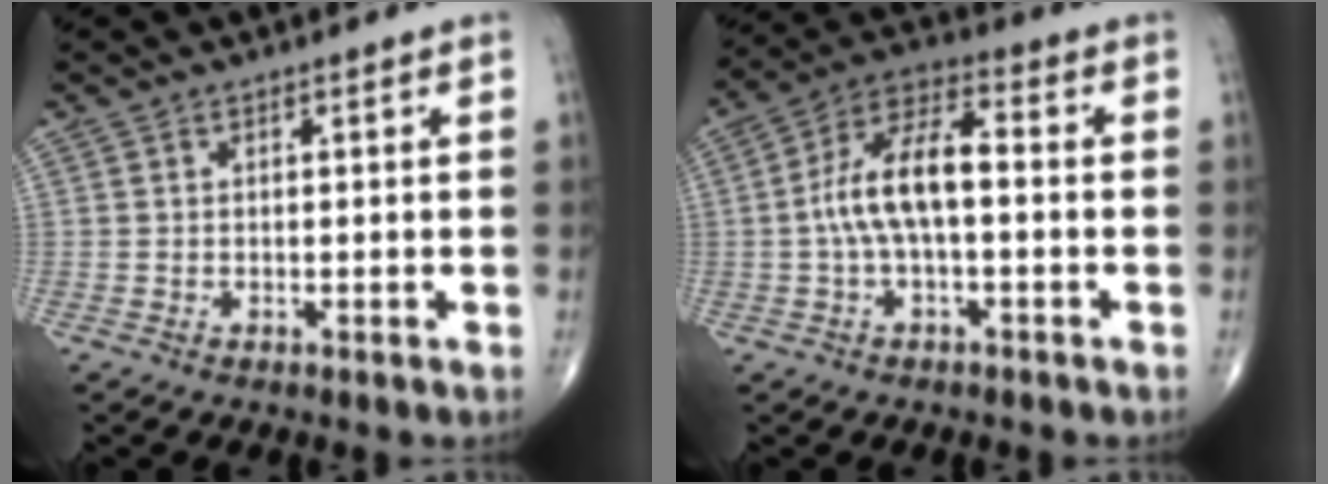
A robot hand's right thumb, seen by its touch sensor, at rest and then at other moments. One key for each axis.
{"total": 10.9, "fx": -0.7, "fy": 4.6, "fz": 9.8, "tx": -0.195, "ty": 0.041, "tz": -0.019}